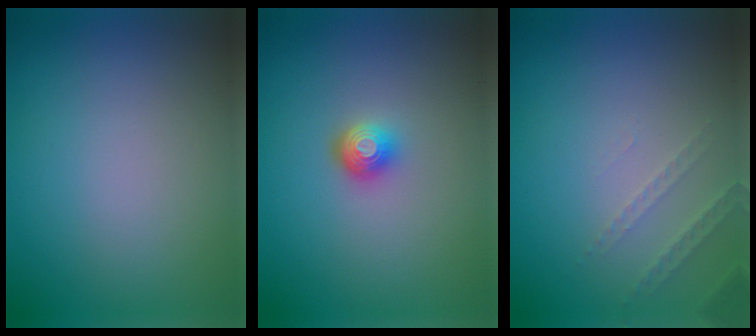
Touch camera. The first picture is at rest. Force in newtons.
{"total": 1.9, "press": 1.4, "slide": 1.2}
{"total": 1.5, "press": 1.4, "slide": 0.4}